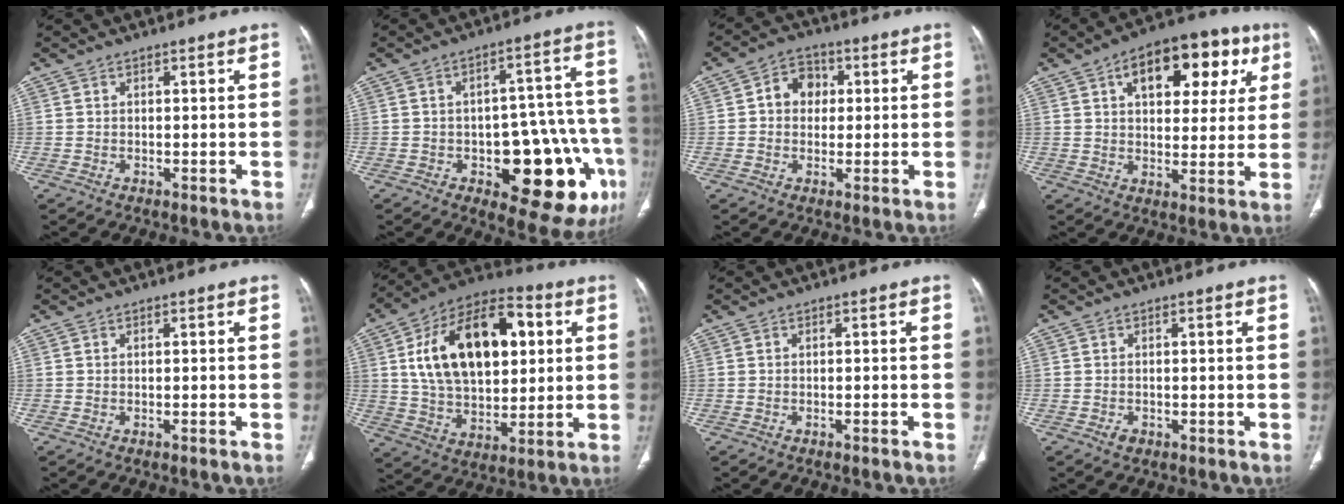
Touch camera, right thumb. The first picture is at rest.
{"total": 20.6, "force": [-7.1, 9.1, 17.1], "torque": [-0.160, 0.041, -0.075]}
{"total": 6.4, "force": [0.9, 5.3, 3.5], "torque": [-0.029, 0.011, 0.008]}
{"total": 18.2, "force": [7.2, 9.9, 13.4], "torque": [-0.137, 0.008, 0.099]}
{"total": 0.6, "force": [-0.4, -0.1, 0.4], "torque": [-0.015, 0.004, -0.004]}
{"total": 24.3, "force": [5.4, 14.0, 19.1], "torque": [-0.291, 0.009, 0.088]}
{"total": 1.0, "force": [-0.8, -0.1, 0.6], "torque": [-0.017, 0.008, -0.007]}
{"total": 1.3, "force": [-0.7, 0.8, 0.7], "torque": [-0.012, 0.004, -0.009]}